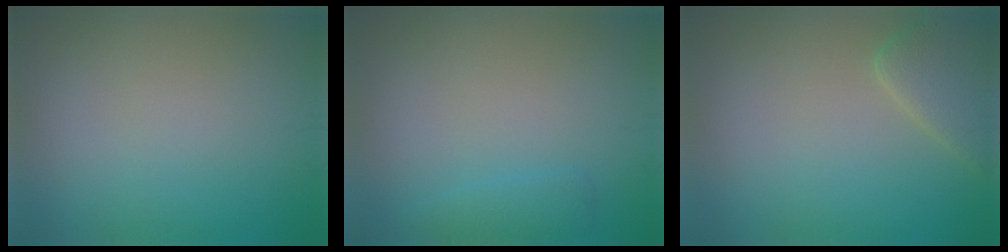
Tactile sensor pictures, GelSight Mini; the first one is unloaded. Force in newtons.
{"total": 1.4, "press": 1.4, "slide": 0.1}
{"total": 3.3, "press": 3.3, "slide": 0.2}